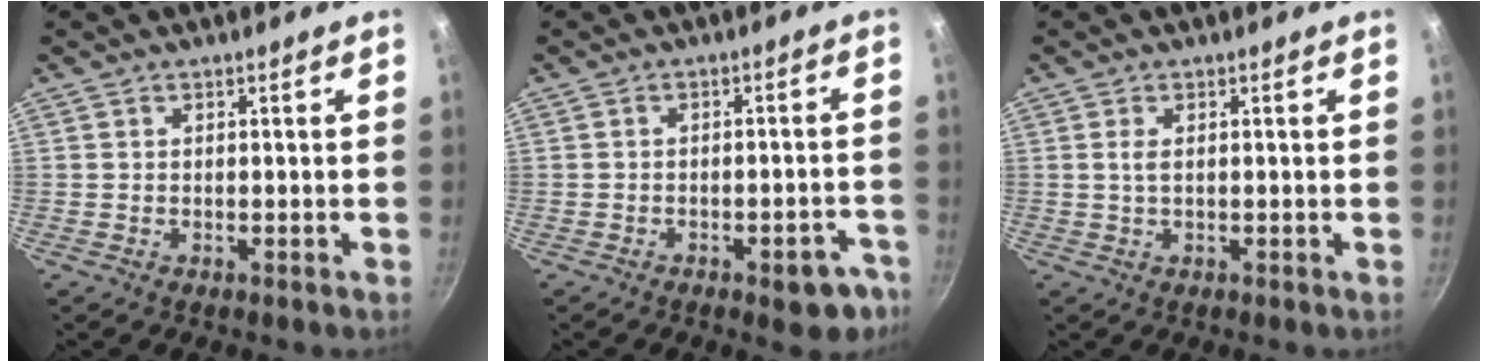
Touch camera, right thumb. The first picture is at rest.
{"total": 7.5, "force": [-4.1, 3.4, 5.2], "torque": [-0.028, 0.034, -0.040]}
{"total": 1.6, "force": [0.3, 0.7, 1.4], "torque": [-0.029, 0.000, 0.006]}